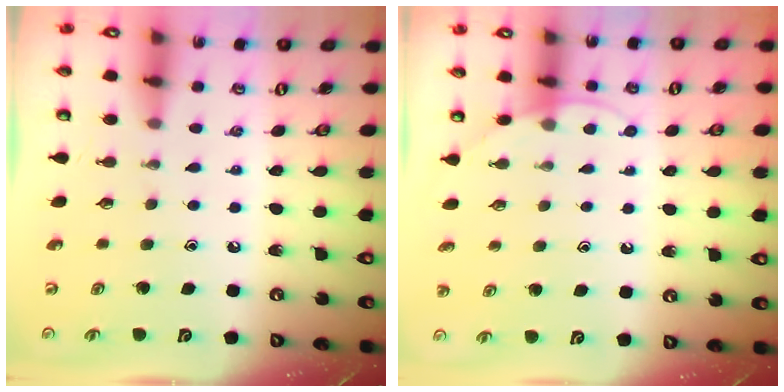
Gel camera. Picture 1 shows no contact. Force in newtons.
{"total": 5.1, "press": 5.1, "slide": 0.5}